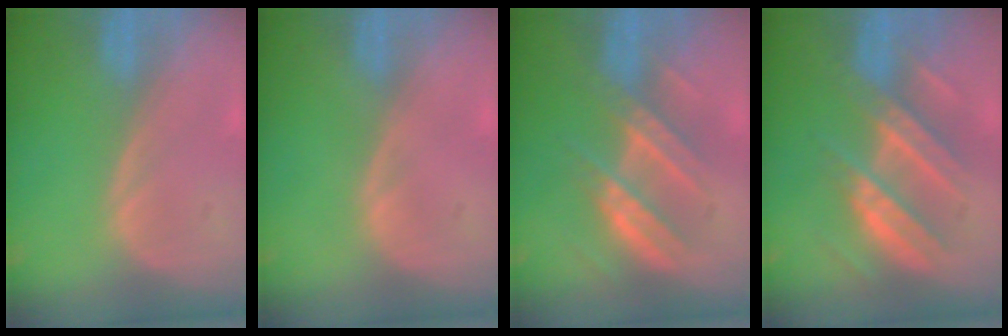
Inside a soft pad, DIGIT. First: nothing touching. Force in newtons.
{"total": 0.0}
{"total": 7.2, "press": 7.1, "slide": 1.4}
{"total": 8.3, "press": 8.3, "slide": 0.3}